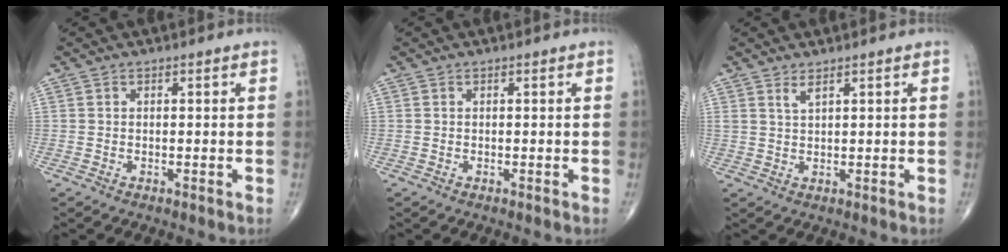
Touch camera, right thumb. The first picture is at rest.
{"total": 0.0}
{"total": 1.8, "force": [1.3, 0.3, 1.2], "torque": [-0.026, -0.009, 0.030]}